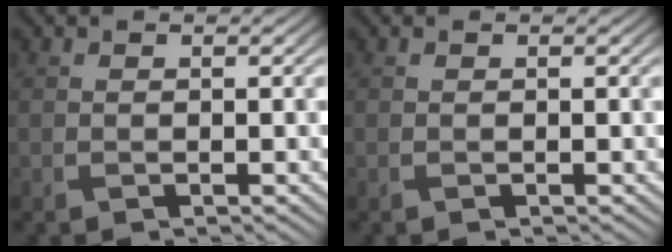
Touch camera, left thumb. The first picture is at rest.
{"total": 0.0}